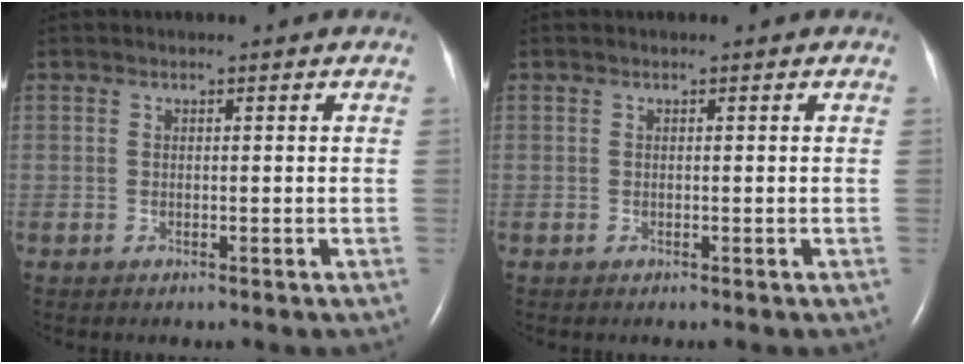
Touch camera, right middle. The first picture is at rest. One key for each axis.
{"total": 0.0}